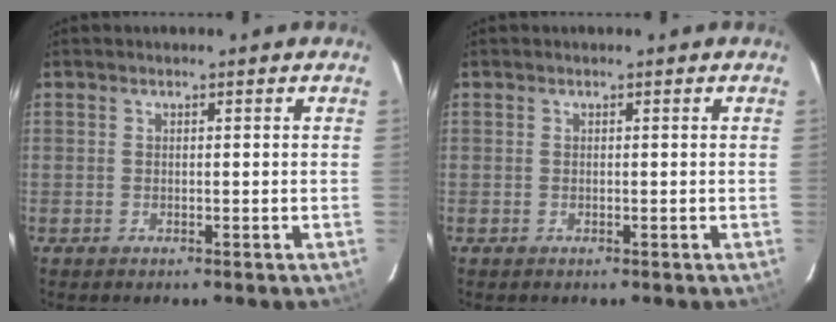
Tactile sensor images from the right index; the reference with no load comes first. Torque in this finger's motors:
{"motor_torque": [-0.02, -0.01, 0.00, 0.00]}